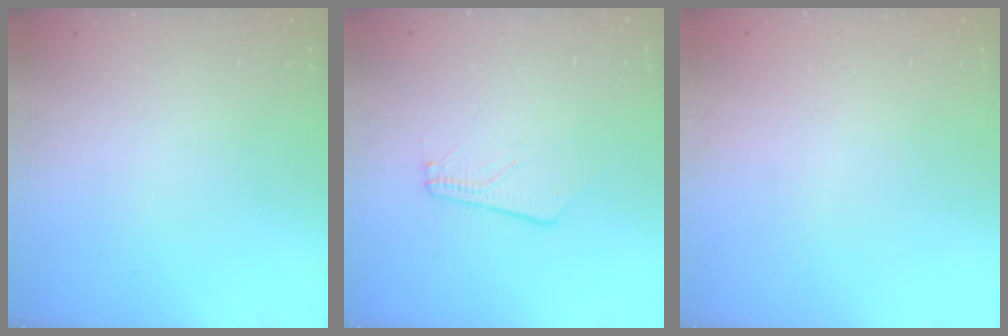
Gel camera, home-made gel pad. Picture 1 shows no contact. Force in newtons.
{"total": 4.0, "press": 3.9, "slide": 0.5}
{"total": 0.0}